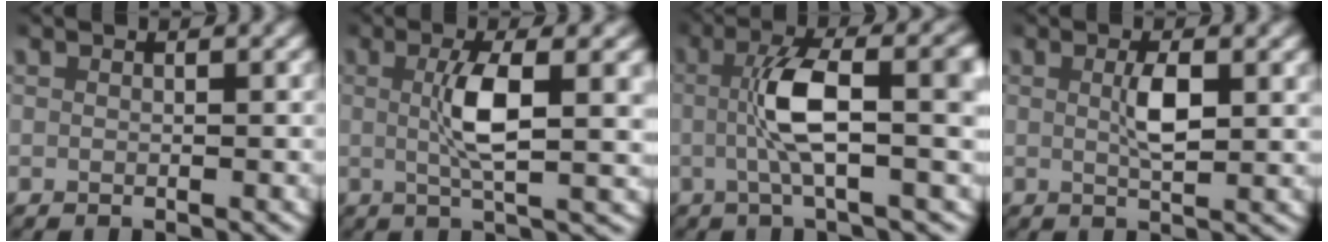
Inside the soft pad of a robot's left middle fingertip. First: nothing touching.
{"total": 5.4, "force": [1.0, 0.8, 5.2], "torque": [-0.090, 0.001, 0.016]}
{"total": 6.5, "force": [-0.4, 1.5, 6.4], "torque": [-0.104, 0.013, -0.010]}
{"total": 2.6, "force": [0.5, 0.5, 2.5], "torque": [-0.050, -0.005, 0.011]}